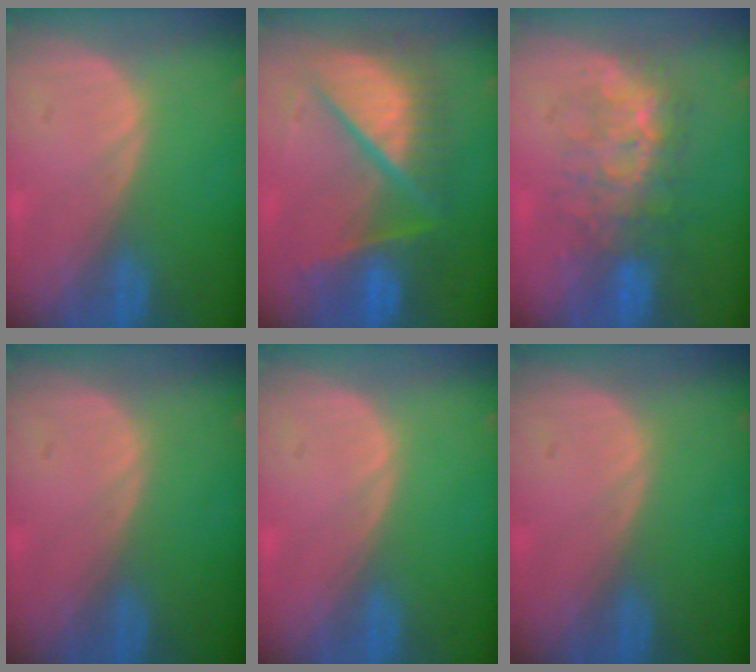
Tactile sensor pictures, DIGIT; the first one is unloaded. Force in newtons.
{"total": 11.0, "press": 11.0, "slide": 1.3}
{"total": 7.9, "press": 7.7, "slide": 1.4}
{"total": 0.0}
{"total": 0.0}
{"total": 0.0}